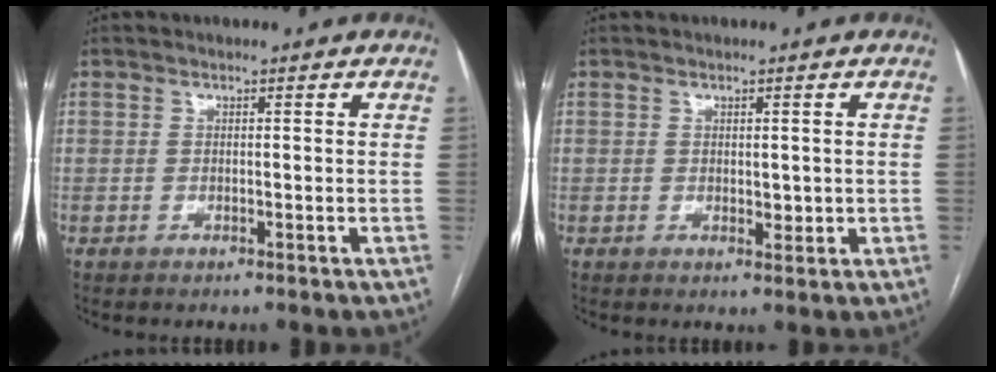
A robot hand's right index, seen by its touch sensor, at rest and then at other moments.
{"total": 2.0, "force": [0.1, 1.0, 1.7], "torque": [-0.022, -0.006, 0.005]}